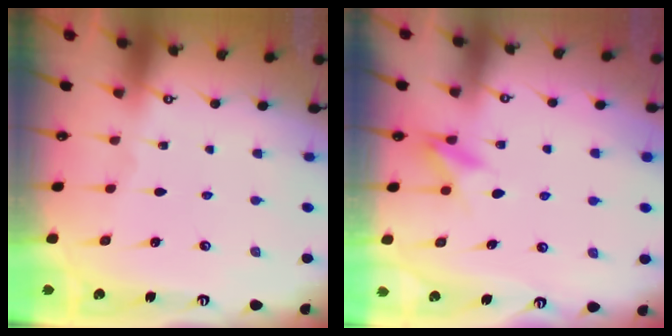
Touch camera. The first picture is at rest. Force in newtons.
{"total": 8.5, "press": 8.4, "slide": 1.3}